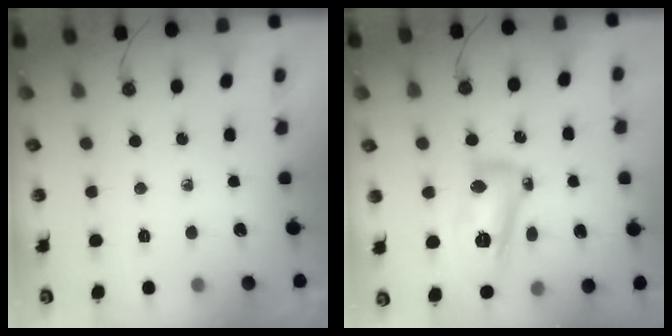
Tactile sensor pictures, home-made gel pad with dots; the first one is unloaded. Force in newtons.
{"total": 15.0, "press": 15.0, "slide": 1.1}